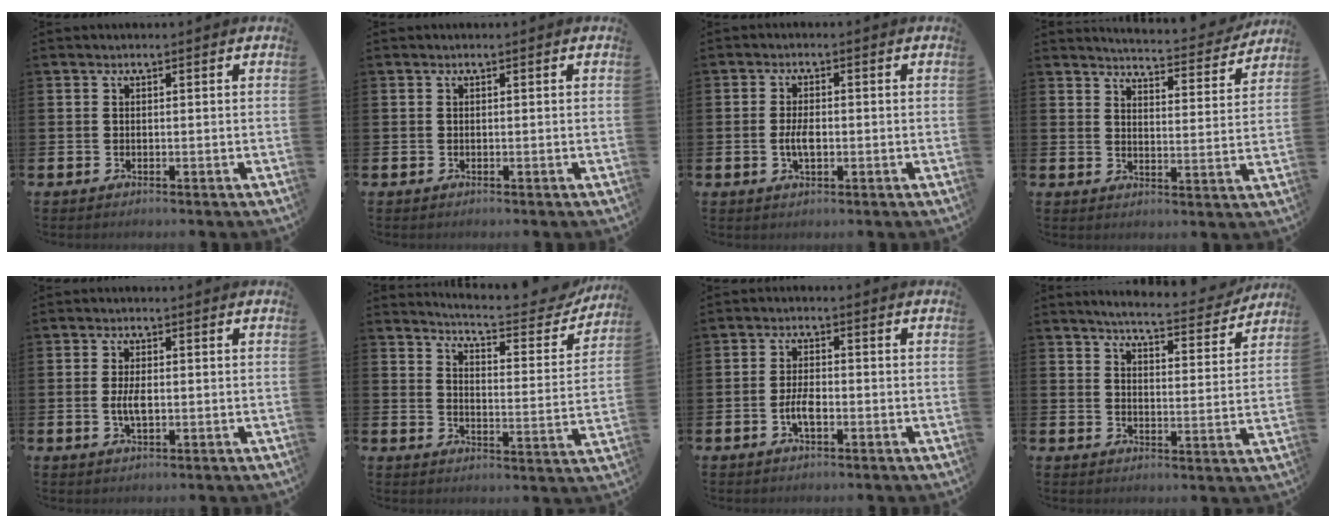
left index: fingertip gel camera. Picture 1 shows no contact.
{"total": 0.0}
{"total": 3.1, "force": [-0.4, 1.4, 2.8], "torque": [-0.042, -0.001, -0.010]}
{"total": 4.8, "force": [4.8, 0.4, 0.5], "torque": [-0.016, -0.041, 0.078]}
{"total": 3.1, "force": [-0.1, 1.3, 2.8], "torque": [-0.044, -0.001, -0.005]}
{"total": 5.6, "force": [5.4, 0.3, 1.4], "torque": [-0.037, -0.048, 0.086]}
{"total": 3.1, "force": [-0.9, 1.2, 2.8], "torque": [-0.055, 0.000, -0.020]}
{"total": 5.5, "force": [5.3, 0.3, 1.3], "torque": [-0.032, -0.040, 0.086]}